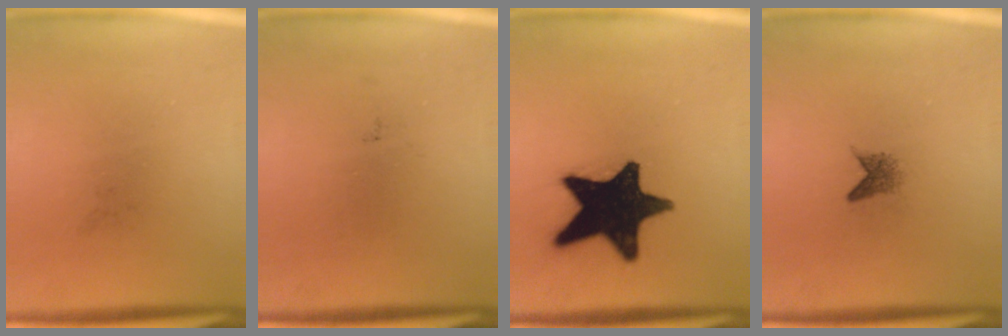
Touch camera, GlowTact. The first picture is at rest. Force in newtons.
{"total": 0.0}
{"total": 18.5}
{"total": 1.6}